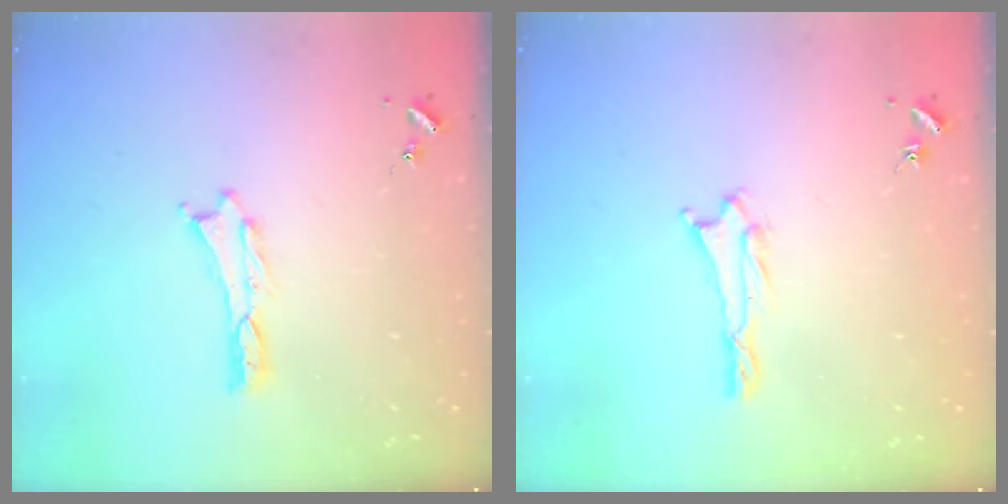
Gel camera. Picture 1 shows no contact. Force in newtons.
{"total": 1.0, "press": 1.0, "slide": 0.1}